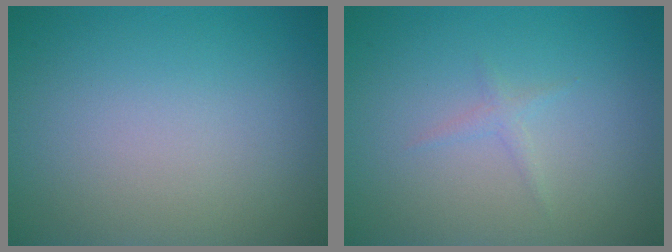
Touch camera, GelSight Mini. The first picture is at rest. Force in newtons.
{"total": 0.8, "press": 0.8, "slide": 0.0}